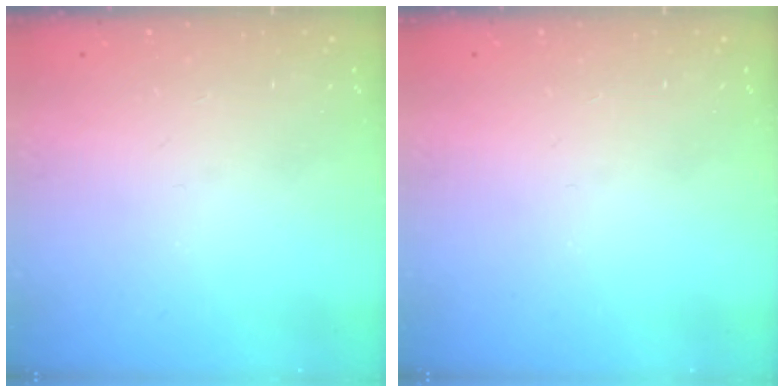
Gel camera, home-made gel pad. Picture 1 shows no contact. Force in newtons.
{"total": 0.0}